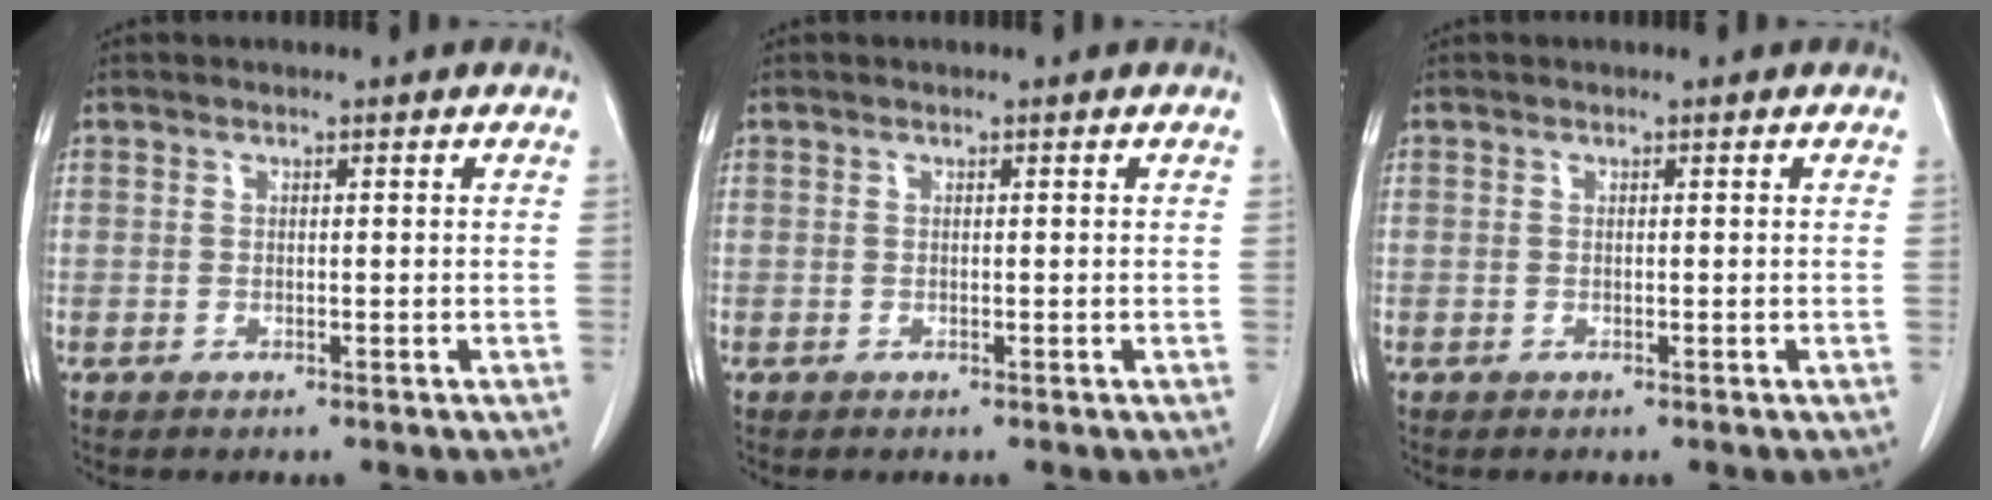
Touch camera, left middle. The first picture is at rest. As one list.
[{"total": 0.0}, {"total": 0.0}]